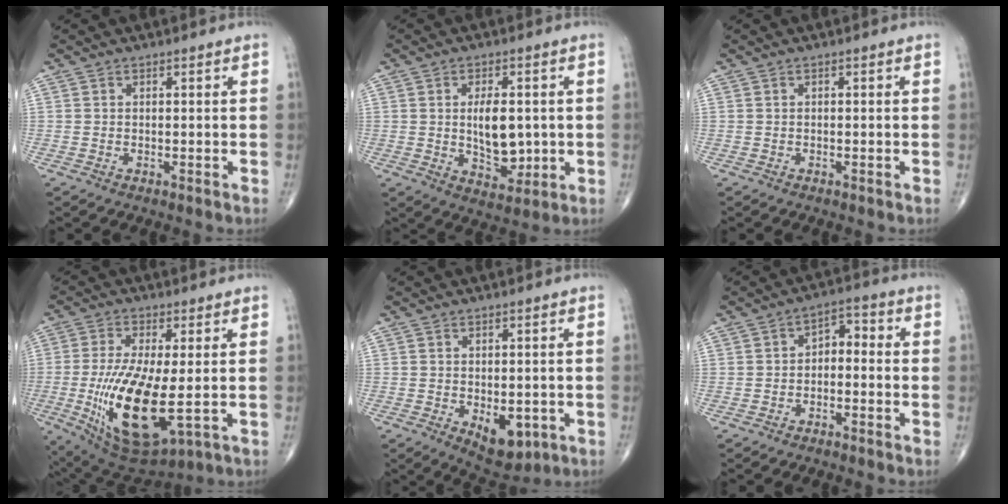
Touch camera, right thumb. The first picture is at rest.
{"total": 9.0, "force": [0.3, 4.9, 7.5], "torque": [-0.097, -0.011, 0.017]}
{"total": 0.0}
{"total": 17.9, "force": [-3.0, 6.7, 16.3], "torque": [-0.324, -0.022, -0.032]}
{"total": 7.2, "force": [-2.0, 4.1, 5.6], "torque": [-0.057, -0.009, -0.016]}
{"total": 4.5, "force": [-1.2, 2.9, 3.2], "torque": [-0.031, 0.037, -0.031]}